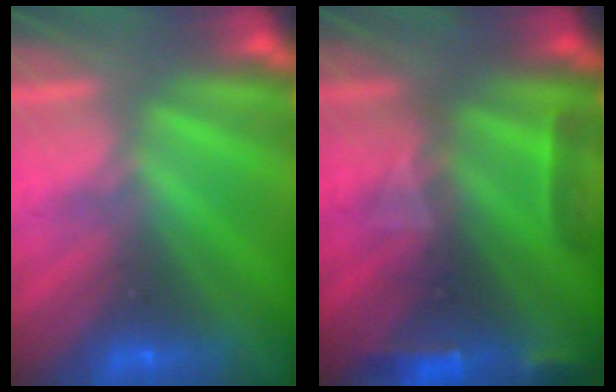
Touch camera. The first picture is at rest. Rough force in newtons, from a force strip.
{"total": 7.5}